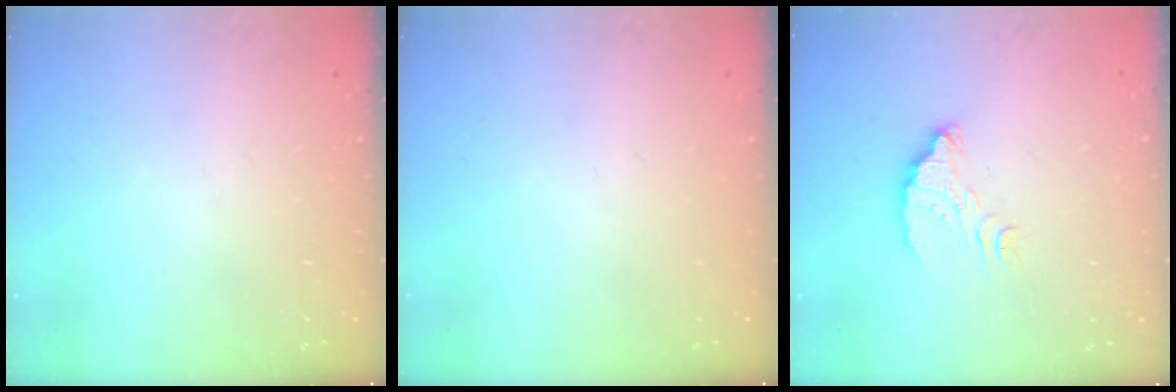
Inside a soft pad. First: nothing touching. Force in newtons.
{"total": 0.0}
{"total": 5.0, "press": 5.0, "slide": 0.4}